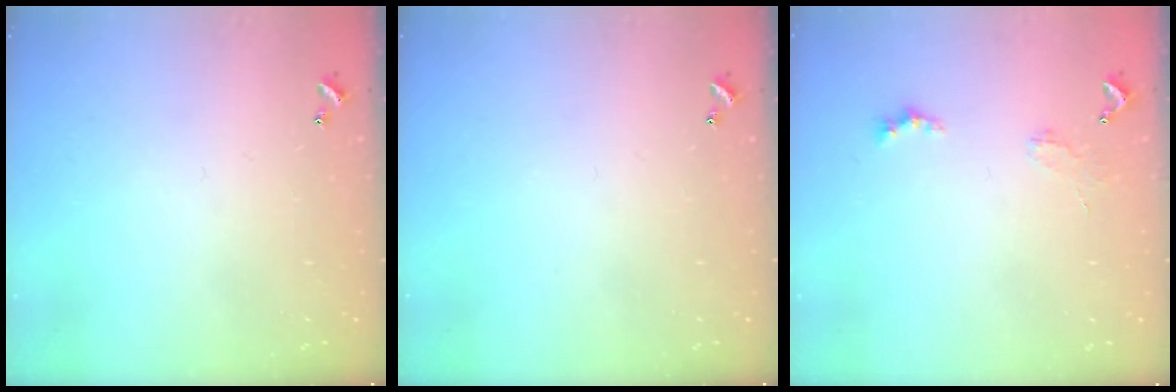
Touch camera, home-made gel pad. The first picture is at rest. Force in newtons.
{"total": 0.0}
{"total": 1.9, "press": 1.8, "slide": 0.5}